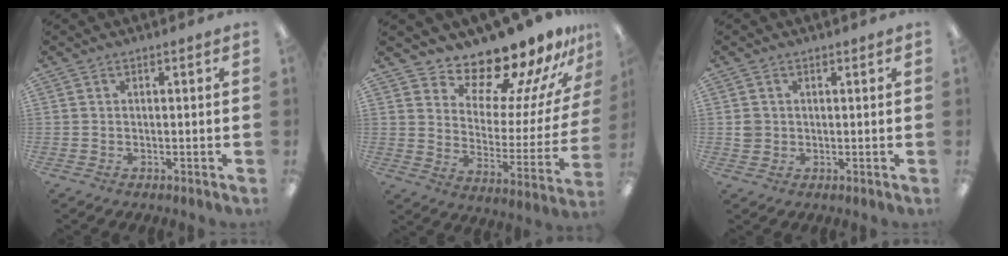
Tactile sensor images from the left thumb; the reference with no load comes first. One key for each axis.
{"total": 15.0, "fx": 14.1, "fy": 2.8, "fz": 4.5, "tx": -0.075, "ty": -0.134, "tz": 0.230}
{"total": 2.6, "fx": 0.3, "fy": 2.6, "fz": 0.4, "tx": -0.003, "ty": 0.000, "tz": 0.004}